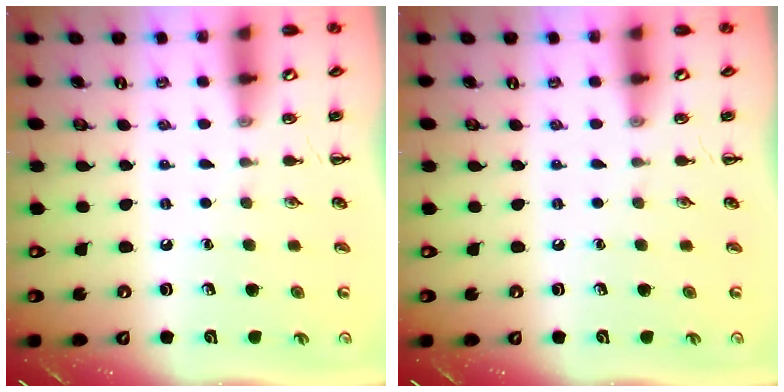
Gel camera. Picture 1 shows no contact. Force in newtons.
{"total": 0.0}